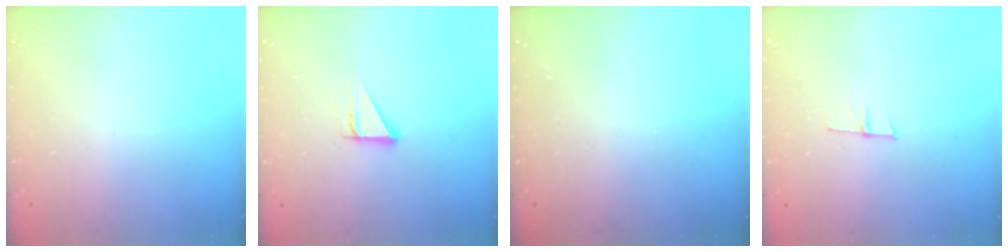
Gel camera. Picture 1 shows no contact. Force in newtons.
{"total": 3.3, "press": 3.3, "slide": 0.2}
{"total": 0.0}
{"total": 4.4, "press": 4.3, "slide": 1.0}